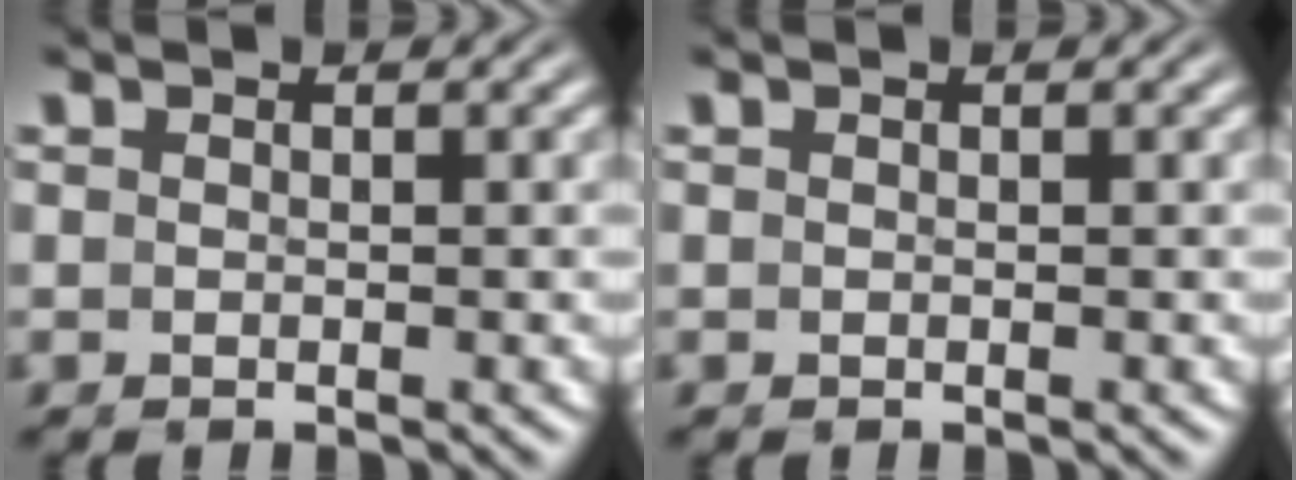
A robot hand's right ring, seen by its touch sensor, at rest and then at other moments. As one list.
[{"total": 0.0}]